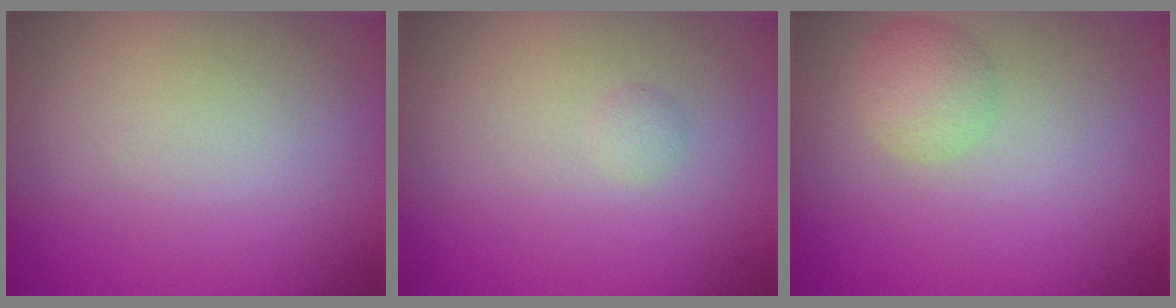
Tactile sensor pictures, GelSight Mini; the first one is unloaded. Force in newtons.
{"total": 0.6, "press": 0.6, "slide": 0.0}
{"total": 2.1, "press": 2.1, "slide": 0.1}